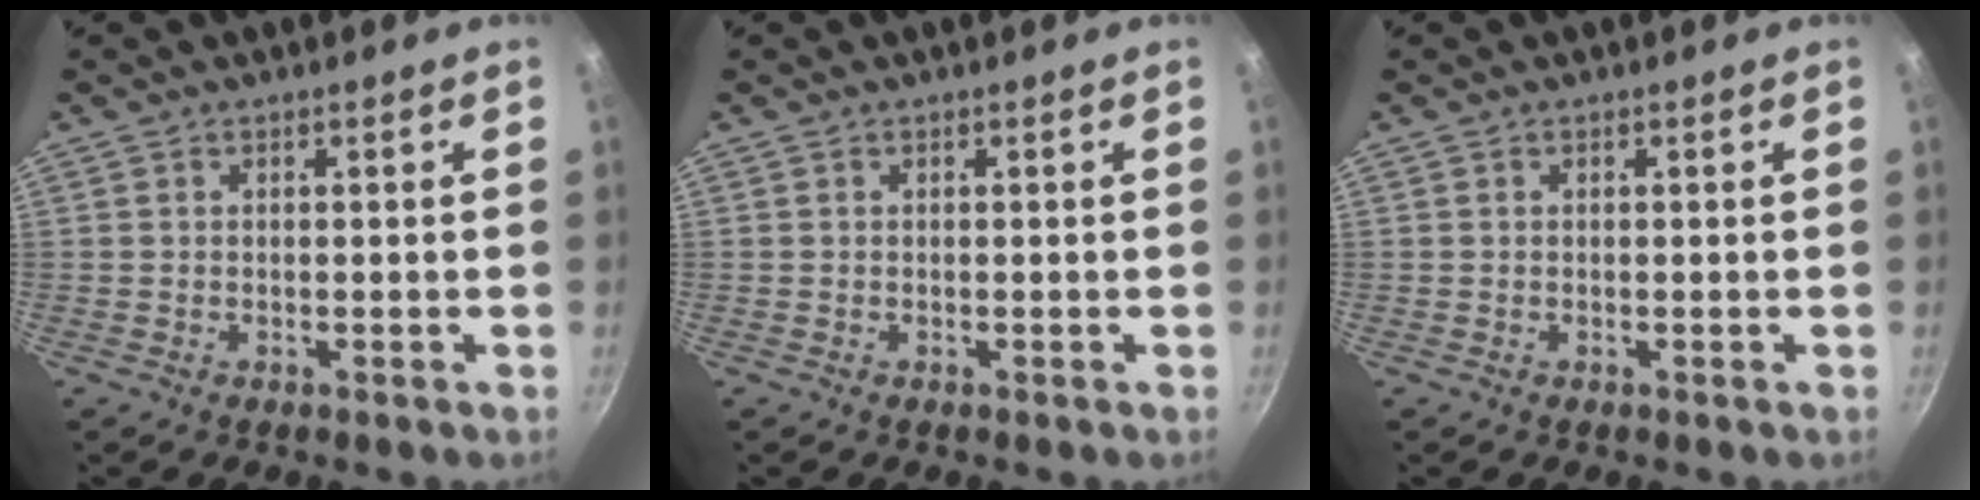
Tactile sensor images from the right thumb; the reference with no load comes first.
{"total": 0.0}
{"total": 0.0}